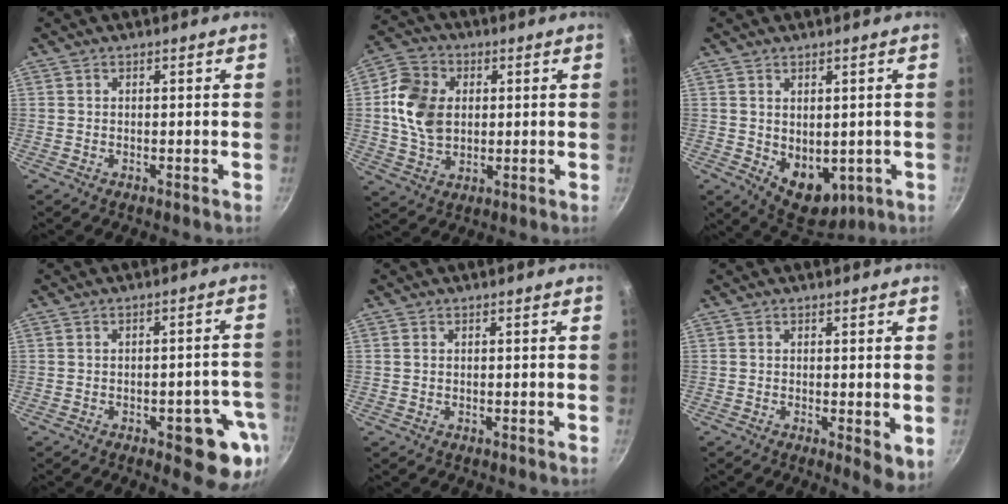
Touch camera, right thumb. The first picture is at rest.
{"total": 11.9, "force": [1.5, 8.9, 7.8], "torque": [-0.124, 0.002, 0.020]}
{"total": 8.7, "force": [-0.5, 6.0, 6.3], "torque": [-0.062, -0.017, 0.015]}
{"total": 10.3, "force": [-4.2, 4.1, 8.5], "torque": [-0.063, 0.018, -0.049]}
{"total": 0.5, "force": [0.1, 0.5, 0.3], "torque": [-0.005, 0.002, 0.001]}
{"total": 4.3, "force": [-0.2, 1.5, 4.1], "torque": [-0.049, -0.013, -0.002]}